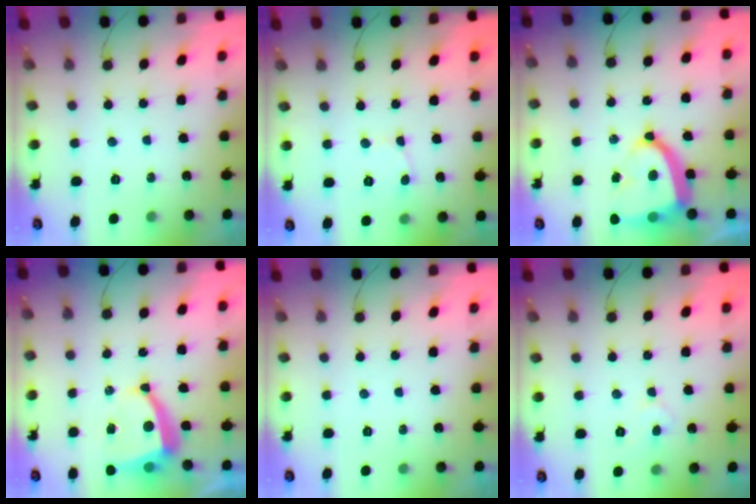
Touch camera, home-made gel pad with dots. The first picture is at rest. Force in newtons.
{"total": 3.7, "press": 3.6, "slide": 0.3}
{"total": 14.1, "press": 14.0, "slide": 1.5}
{"total": 6.6, "press": 6.6, "slide": 0.7}
{"total": 0.0}
{"total": 4.1, "press": 4.1, "slide": 0.6}